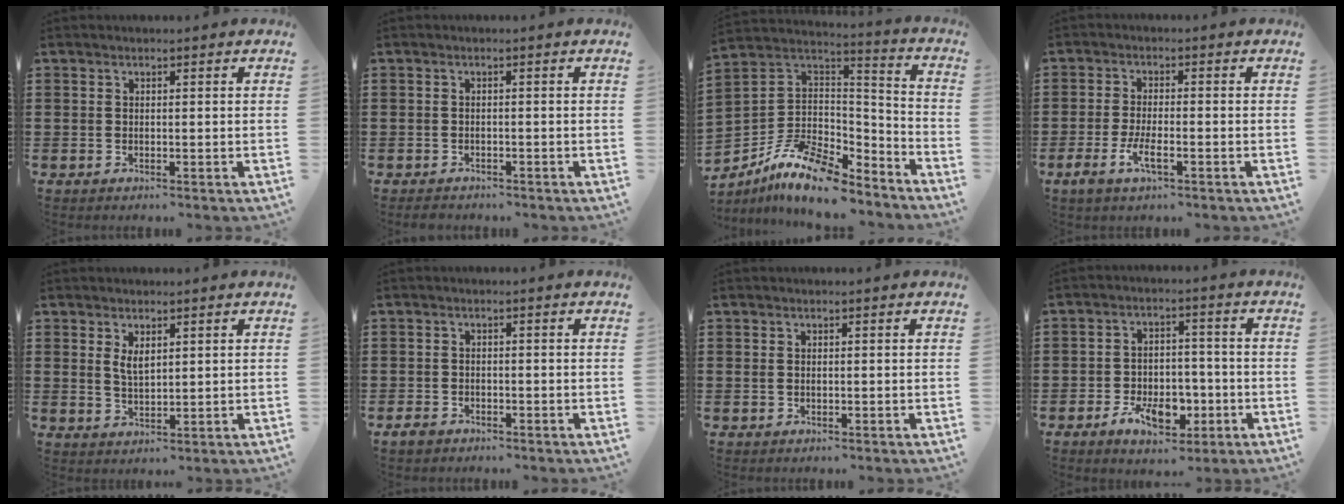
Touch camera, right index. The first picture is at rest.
{"total": 1.1, "force": [-1.1, 0.3, 0.1], "torque": [-0.005, 0.000, -0.024]}
{"total": 11.3, "force": [-8.3, 4.5, 6.2], "torque": [-0.139, 0.021, -0.162]}
{"total": 4.2, "force": [-1.9, 1.1, 3.6], "torque": [-0.079, -0.006, -0.040]}
{"total": 2.7, "force": [1.4, 1.2, 2.0], "torque": [-0.043, 0.003, 0.024]}
{"total": 1.6, "force": [-1.3, 0.8, 0.4], "torque": [-0.020, -0.002, -0.030]}
{"total": 0.6, "force": [0.1, 0.3, 0.4], "torque": [-0.011, 0.000, 0.001]}
{"total": 7.6, "force": [-3.3, 4.5, 5.1], "torque": [-0.093, 0.009, -0.060]}